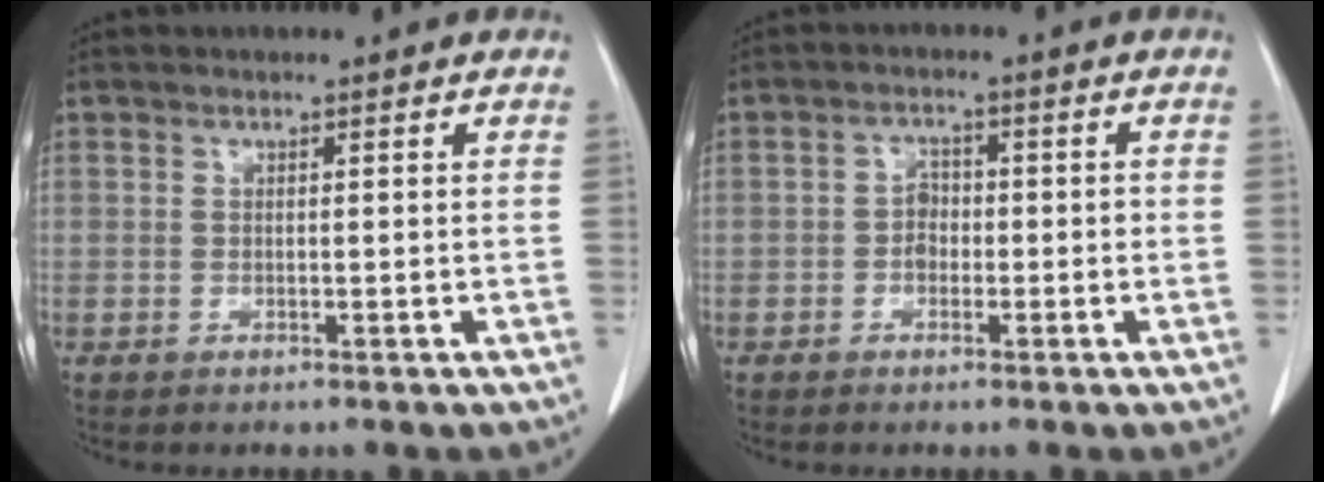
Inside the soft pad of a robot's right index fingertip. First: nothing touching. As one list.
[{"total": 2.5, "force": [-0.7, 1.9, 1.5], "torque": [-0.021, 0.009, -0.015]}]